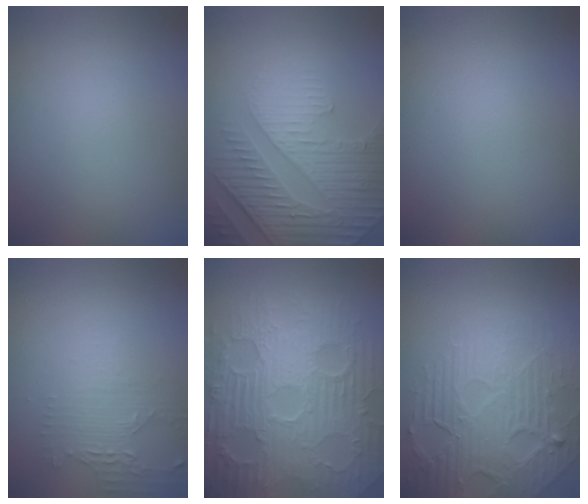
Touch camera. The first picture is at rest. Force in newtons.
{"total": 4.8, "press": 4.6, "slide": 1.6}
{"total": 0.0}
{"total": 2.0, "press": 1.6, "slide": 1.1}
{"total": 11.3, "press": 7.4, "slide": 8.6}
{"total": 7.3, "press": 5.3, "slide": 5.1}